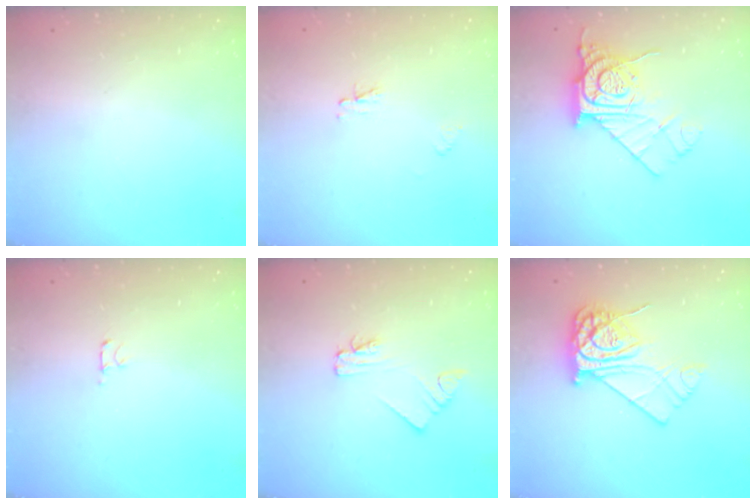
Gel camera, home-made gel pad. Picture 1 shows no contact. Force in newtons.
{"total": 2.3, "press": 2.3, "slide": 0.3}
{"total": 12.4, "press": 12.3, "slide": 0.9}
{"total": 2.5, "press": 2.4, "slide": 0.3}
{"total": 2.0, "press": 2.0, "slide": 0.1}
{"total": 12.8, "press": 12.7, "slide": 1.2}